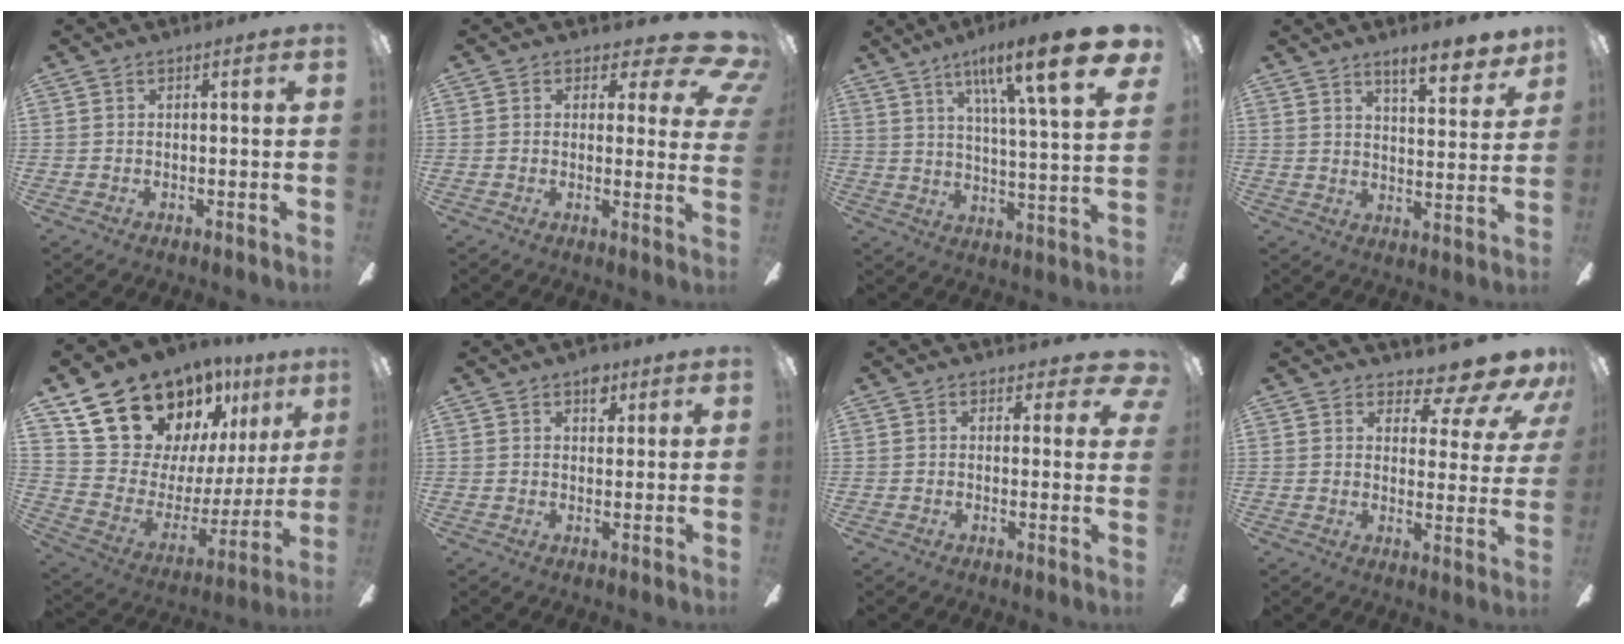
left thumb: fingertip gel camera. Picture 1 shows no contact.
{"total": 9.1, "force": [5.6, 3.7, 6.1], "torque": [-0.066, -0.046, 0.101]}
{"total": 19.6, "force": [11.8, 3.0, 15.4], "torque": [-0.240, -0.064, 0.171]}
{"total": 8.8, "force": [7.0, 2.6, 4.7], "torque": [-0.053, -0.044, 0.116]}
{"total": 21.9, "force": [16.7, 11.7, 8.2], "torque": [-0.138, -0.112, 0.325]}
{"total": 4.6, "force": [2.5, 2.9, 2.6], "torque": [-0.015, -0.009, 0.037]}
{"total": 3.5, "force": [1.9, 2.1, 2.0], "torque": [-0.016, -0.008, 0.033]}
{"total": 11.2, "force": [8.7, 4.3, 5.7], "torque": [-0.064, -0.070, 0.153]}